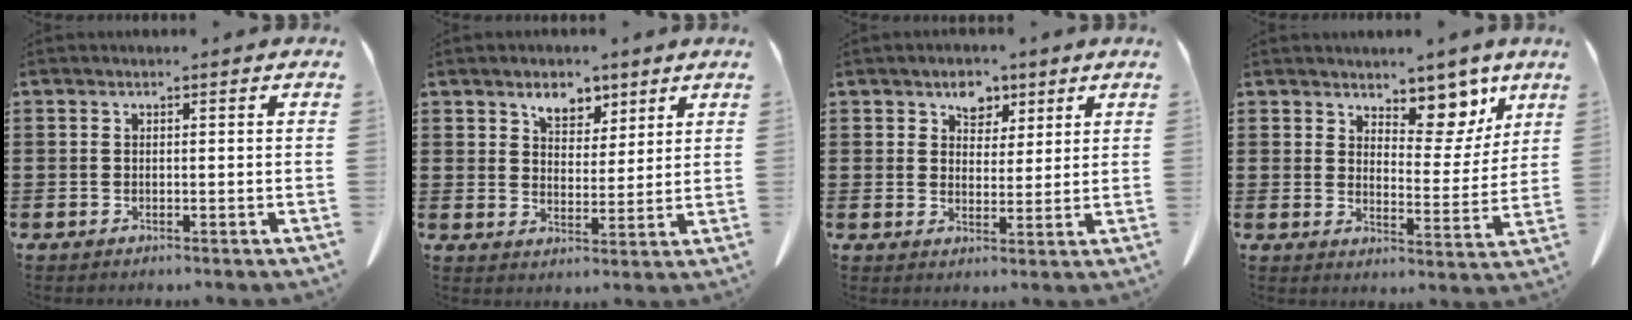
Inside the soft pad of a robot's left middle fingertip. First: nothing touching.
{"total": 5.1, "force": [4.0, 2.8, 1.6], "torque": [-0.031, -0.005, 0.071]}
{"total": 4.5, "force": [3.1, 3.1, 1.3], "torque": [-0.027, 0.005, 0.053]}
{"total": 8.3, "force": [6.9, 3.2, 3.4], "torque": [-0.053, -0.043, 0.119]}